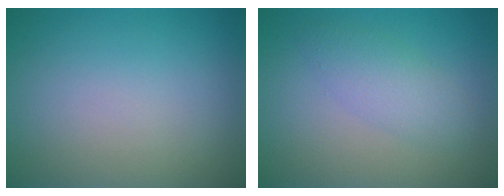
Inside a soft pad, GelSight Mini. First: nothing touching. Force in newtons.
{"total": 2.6, "press": 2.6, "slide": 0.1}